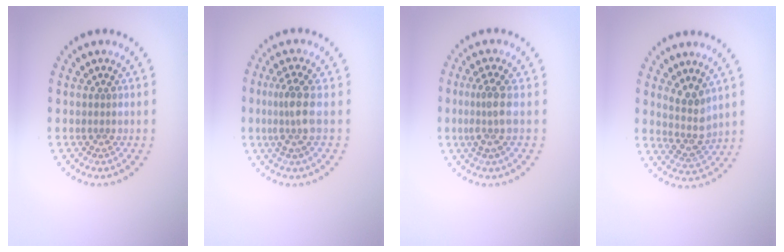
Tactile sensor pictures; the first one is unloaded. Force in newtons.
{"total": 2.5, "press": 1.9, "slide": 1.6}
{"total": 2.3, "press": 1.8, "slide": 1.4}
{"total": 2.7, "press": 2.1, "slide": 1.7}